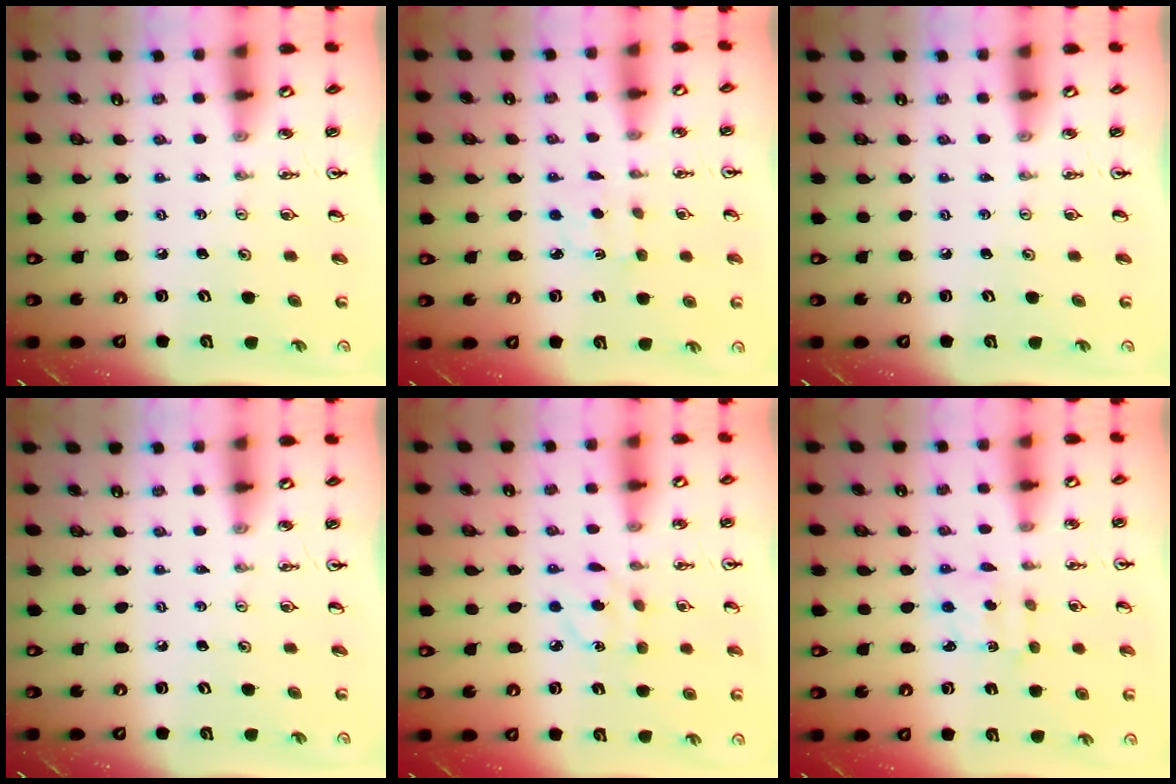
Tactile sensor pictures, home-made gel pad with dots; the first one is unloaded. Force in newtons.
{"total": 2.3, "press": 2.3, "slide": 0.4}
{"total": 0.0}
{"total": 0.0}
{"total": 5.7, "press": 5.7, "slide": 0.7}
{"total": 2.4, "press": 2.3, "slide": 0.6}